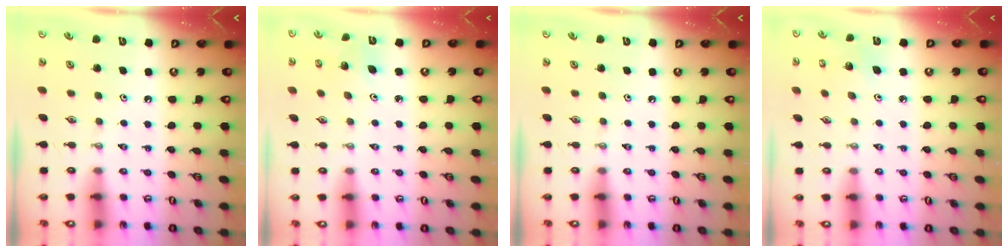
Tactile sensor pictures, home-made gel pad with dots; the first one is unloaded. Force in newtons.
{"total": 4.7, "press": 4.6, "slide": 0.7}
{"total": 0.0}
{"total": 4.4, "press": 4.0, "slide": 1.9}